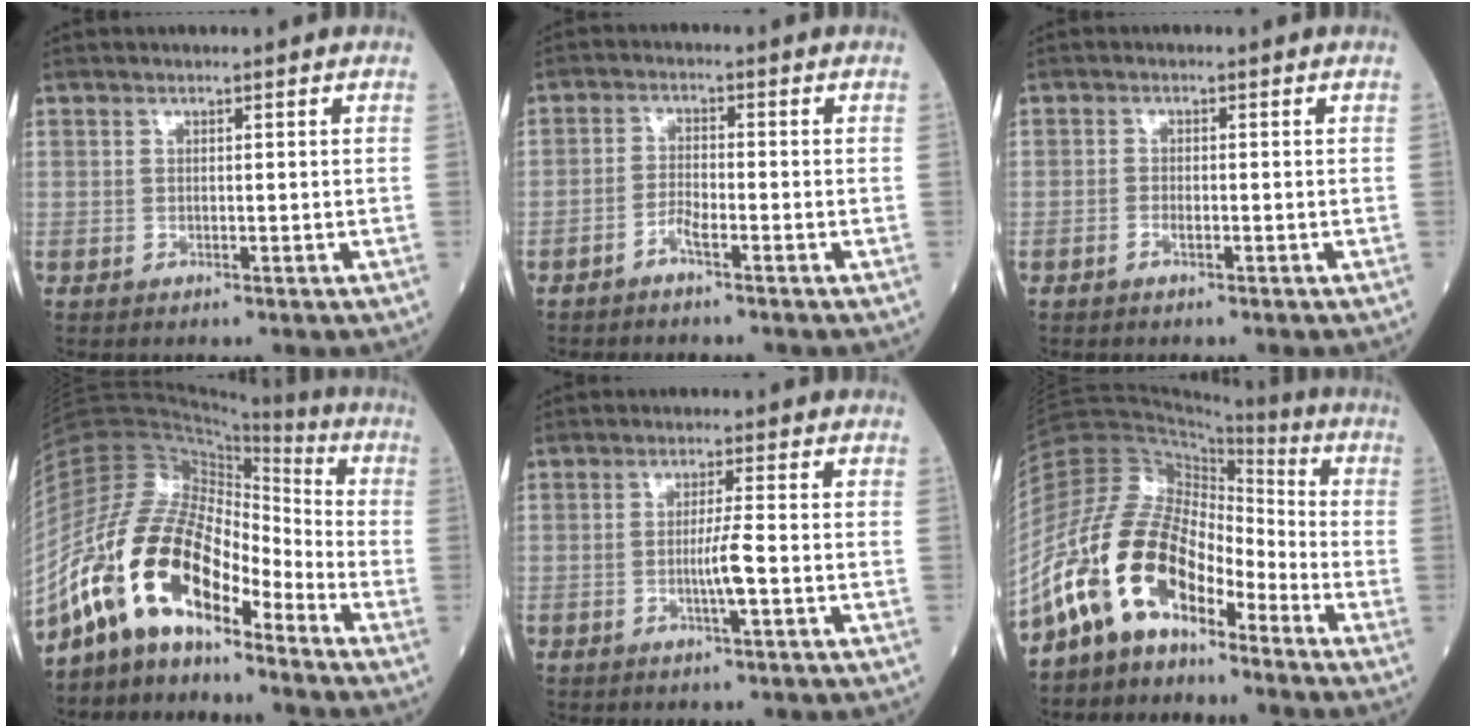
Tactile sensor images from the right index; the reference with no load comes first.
{"total": 2.5, "force": [-1.8, 0.4, 1.7], "torque": [-0.034, 0.004, -0.038]}
{"total": 1.1, "force": [-0.7, 0.3, 0.8], "torque": [-0.016, 0.001, -0.014]}
{"total": 16.4, "force": [-11.4, 5.9, 10.2], "torque": [-0.205, 0.030, -0.214]}
{"total": 3.8, "force": [-0.9, -0.4, 3.7], "torque": [-0.069, -0.005, -0.018]}
{"total": 13.9, "force": [-9.3, 6.4, 8.1], "torque": [-0.174, 0.040, -0.179]}